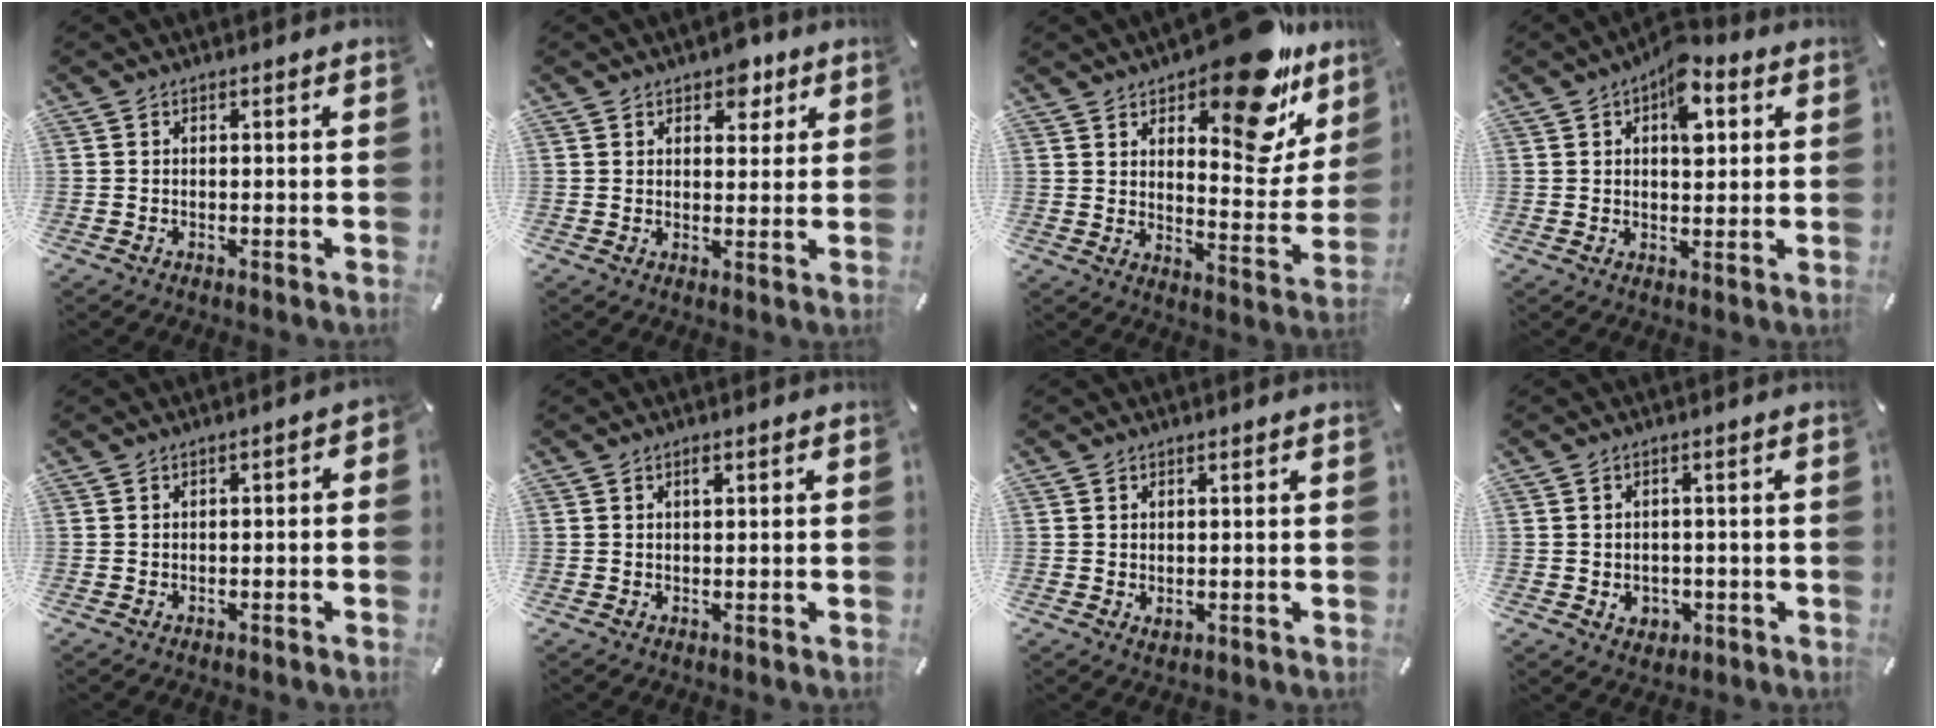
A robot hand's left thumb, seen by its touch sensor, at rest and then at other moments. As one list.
[{"total": 5.1, "force": [3.3, 3.4, 1.9], "torque": [0.000, -0.010, 0.051]}, {"total": 19.2, "force": [13.2, 8.0, 11.4], "torque": [-0.137, -0.100, 0.217]}, {"total": 9.2, "force": [3.3, 5.3, 6.7], "torque": [-0.071, -0.011, 0.049]}, {"total": 2.1, "force": [-1.2, 1.0, 1.5], "torque": [-0.024, 0.010, -0.022]}, {"total": 1.0, "force": [0.5, 0.4, 0.8], "torque": [-0.016, 0.005, 0.008]}, {"total": 0.7, "force": [0.2, 0.6, 0.4], "torque": [-0.007, 0.003, 0.003]}, {"total": 3.2, "force": [-0.5, 3.0, 1.0], "torque": [-0.005, -0.002, -0.012]}]